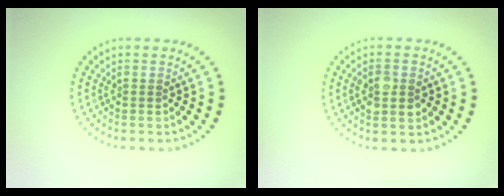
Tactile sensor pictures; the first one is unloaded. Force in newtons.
{"total": 2.4, "press": 2.4, "slide": 0.2}